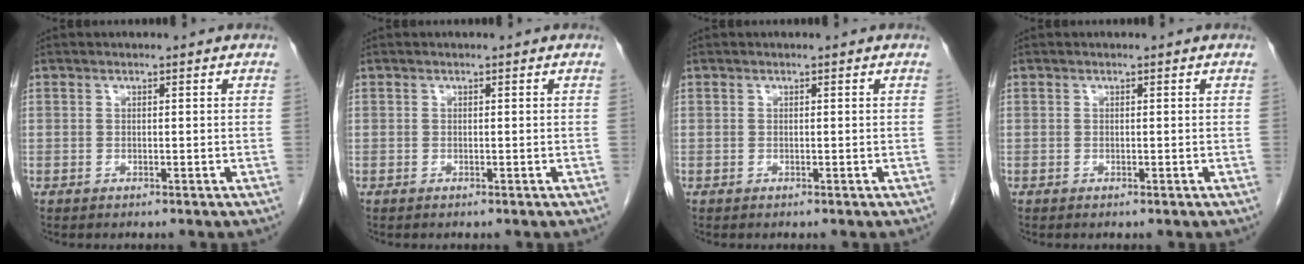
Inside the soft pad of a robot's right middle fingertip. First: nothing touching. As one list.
[{"total": 0.0}, {"total": 0.0}, {"total": 0.0}]